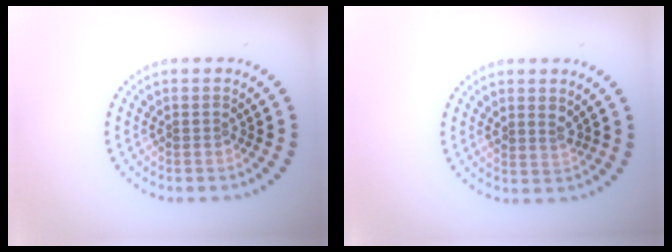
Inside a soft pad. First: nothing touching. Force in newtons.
{"total": 1.3, "press": 1.1, "slide": 0.7}